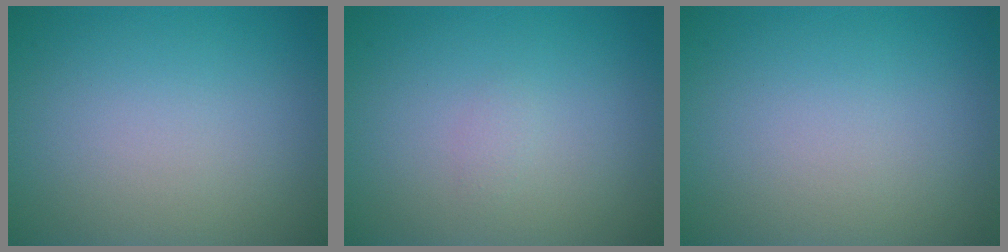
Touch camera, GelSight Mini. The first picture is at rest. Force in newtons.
{"total": 0.6, "press": 0.6, "slide": 0.1}
{"total": 0.0}